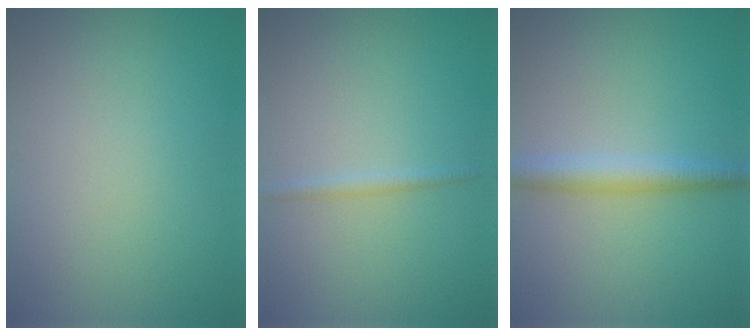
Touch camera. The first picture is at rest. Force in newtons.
{"total": 0.9, "press": 0.9, "slide": 0.0}
{"total": 3.0, "press": 3.0, "slide": 0.1}